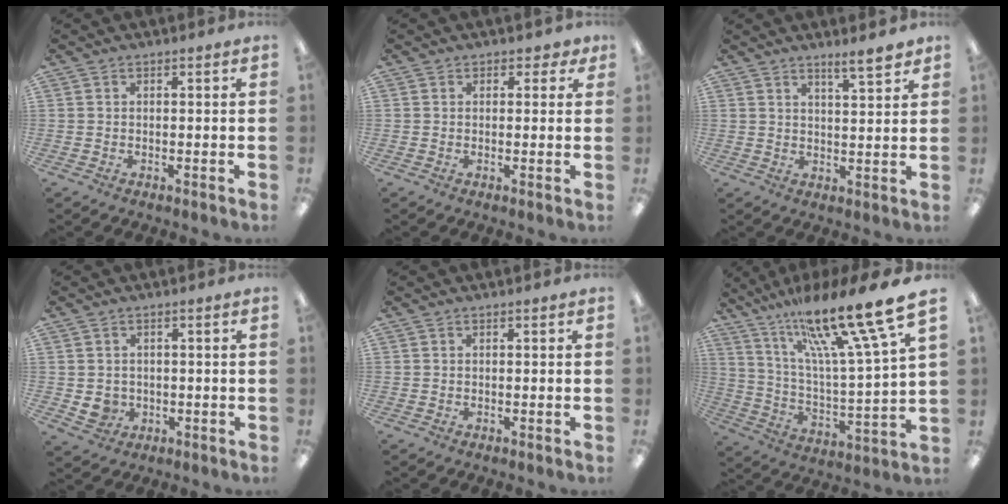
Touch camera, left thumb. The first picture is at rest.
{"total": 2.0, "force": [1.3, 1.5, 0.6], "torque": [0.002, -0.001, 0.020]}
{"total": 5.4, "force": [4.6, 0.7, 2.7], "torque": [-0.032, -0.033, 0.075]}
{"total": 3.3, "force": [0.4, 3.1, 1.1], "torque": [-0.022, -0.001, 0.006]}
{"total": 0.0}
{"total": 23.6, "force": [18.2, 3.1, 14.8], "torque": [-0.251, -0.115, 0.288]}